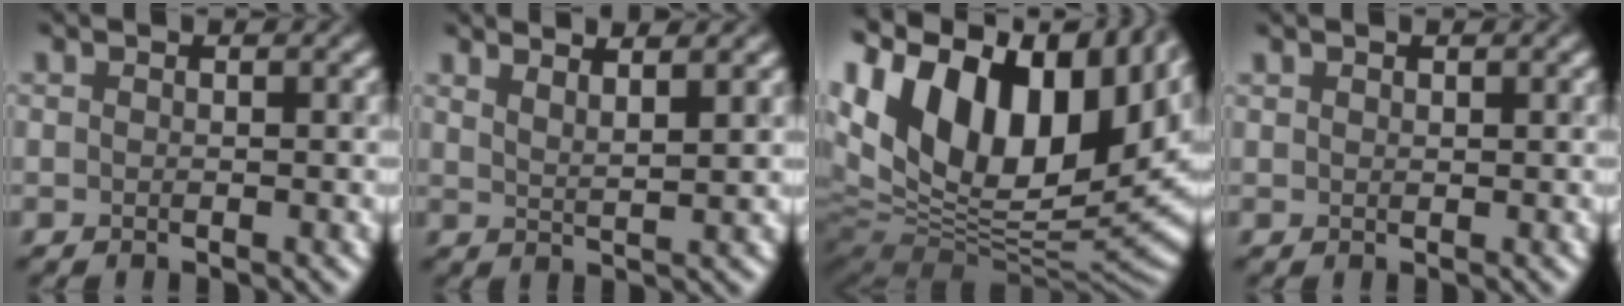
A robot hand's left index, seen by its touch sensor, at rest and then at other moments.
{"total": 3.2, "force": [2.5, 0.7, 1.9], "torque": [-0.014, 0.014, 0.023]}
{"total": 20.0, "force": [6.5, 11.1, 15.3], "torque": [-0.247, 0.022, 0.138]}
{"total": 0.6, "force": [0.5, 0.2, 0.2], "torque": [-0.004, 0.001, 0.011]}